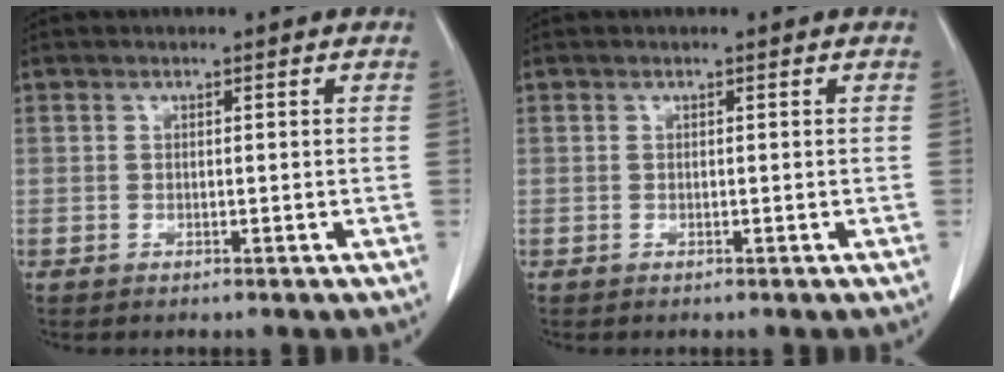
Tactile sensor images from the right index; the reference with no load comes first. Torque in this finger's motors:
{"motor_torque": [0.00, 0.00, 0.00, 0.00]}